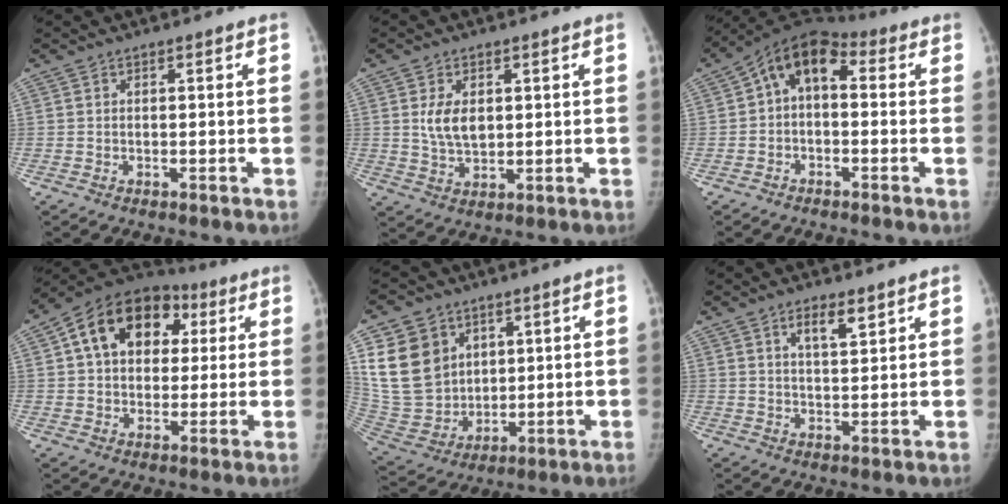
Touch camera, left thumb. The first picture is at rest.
{"total": 5.9, "force": [1.3, 3.7, 4.4], "torque": [-0.065, -0.015, 0.029]}
{"total": 9.2, "force": [0.9, 5.8, 7.1], "torque": [-0.101, 0.037, -0.002]}
{"total": 17.6, "force": [5.0, 12.9, 10.9], "torque": [-0.146, 0.020, 0.071]}
{"total": 17.4, "force": [6.9, 13.7, 8.1], "torque": [-0.136, -0.019, 0.154]}
{"total": 5.2, "force": [3.2, 1.8, 3.7], "torque": [-0.051, -0.022, 0.055]}